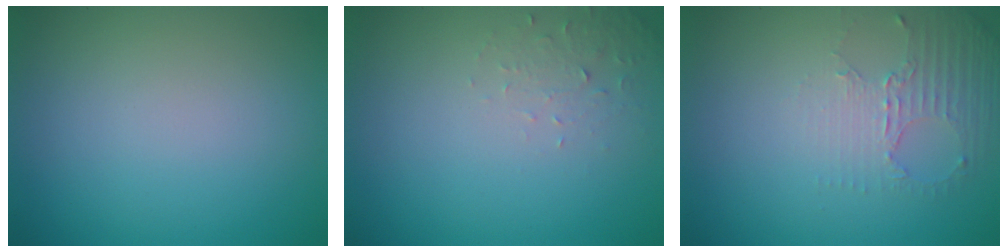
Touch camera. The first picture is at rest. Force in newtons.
{"total": 1.6, "press": 1.6, "slide": 0.4}
{"total": 2.6, "press": 2.0, "slide": 1.7}